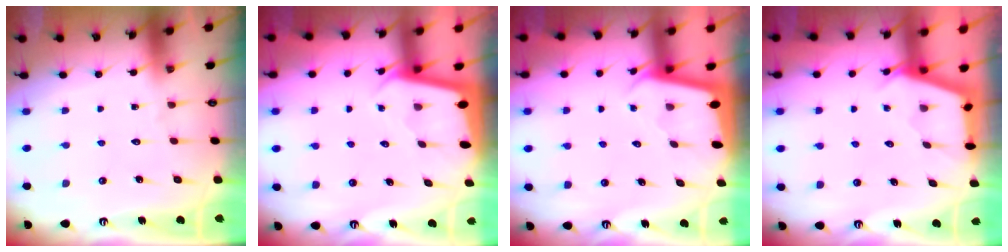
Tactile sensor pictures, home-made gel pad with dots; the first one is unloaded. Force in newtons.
{"total": 2.0, "press": 2.0, "slide": 0.0}
{"total": 2.1, "press": 2.1, "slide": 0.1}
{"total": 2.6, "press": 2.6, "slide": 0.3}